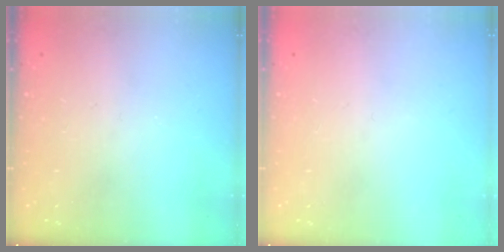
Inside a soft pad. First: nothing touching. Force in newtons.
{"total": 0.0}